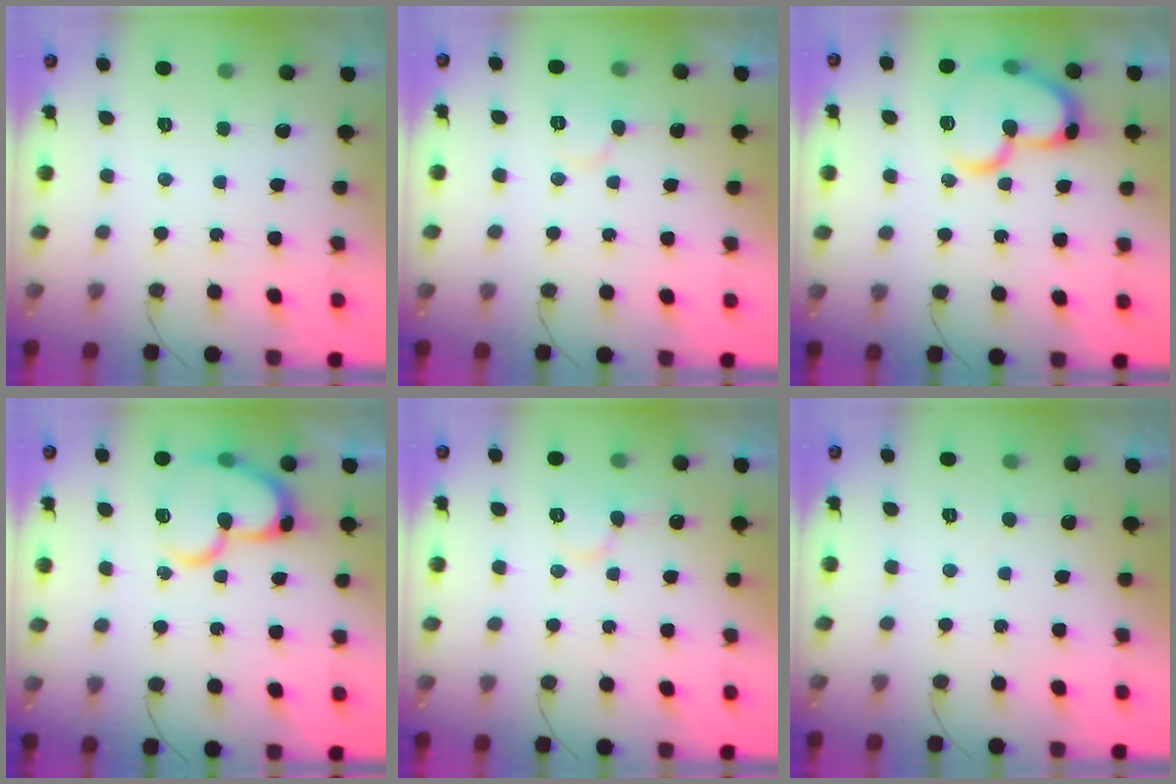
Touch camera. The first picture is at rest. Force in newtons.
{"total": 5.3, "press": 5.2, "slide": 0.5}
{"total": 19.0, "press": 18.9, "slide": 1.8}
{"total": 16.8, "press": 16.7, "slide": 1.6}
{"total": 8.3, "press": 8.2, "slide": 1.2}
{"total": 2.6, "press": 2.6, "slide": 0.3}